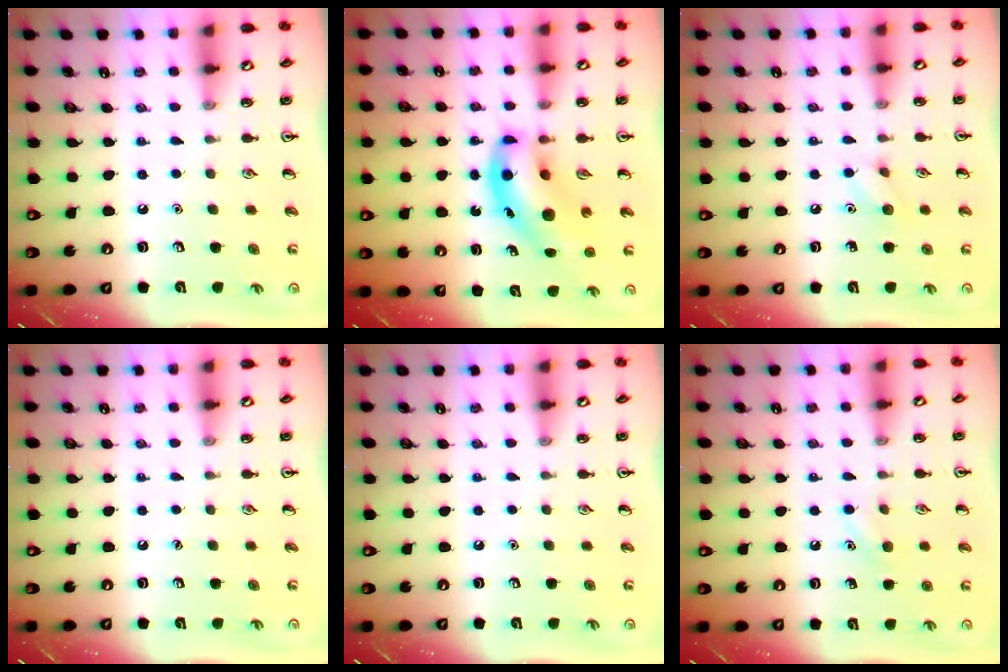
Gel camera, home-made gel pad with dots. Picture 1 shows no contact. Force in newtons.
{"total": 12.1, "press": 11.6, "slide": 3.4}
{"total": 5.9, "press": 5.8, "slide": 1.2}
{"total": 0.0}
{"total": 0.0}
{"total": 6.6, "press": 6.3, "slide": 2.0}